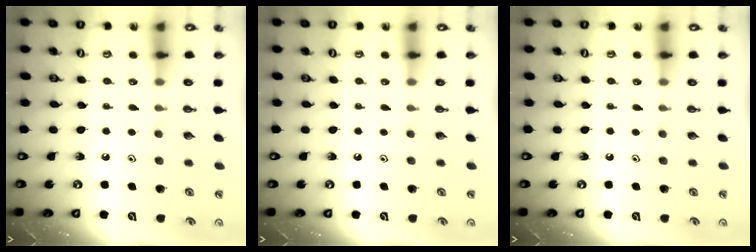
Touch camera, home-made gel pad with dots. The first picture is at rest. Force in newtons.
{"total": 0.0}
{"total": 0.0}